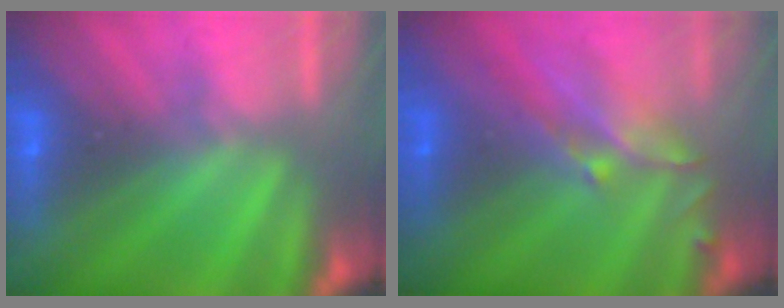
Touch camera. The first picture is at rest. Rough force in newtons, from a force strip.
{"total": 2.8}